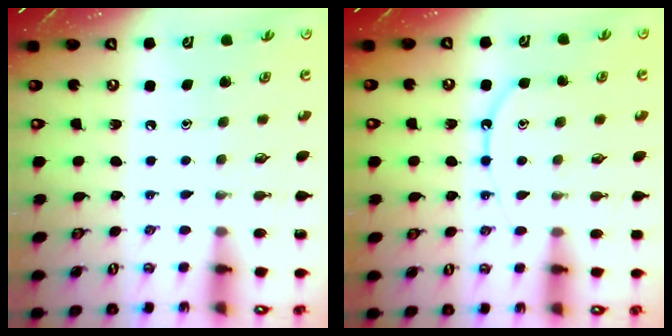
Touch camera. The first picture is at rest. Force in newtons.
{"total": 9.6, "press": 9.5, "slide": 0.9}